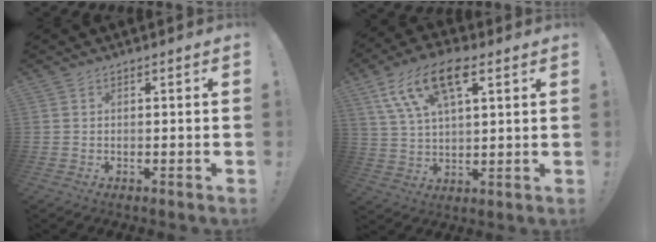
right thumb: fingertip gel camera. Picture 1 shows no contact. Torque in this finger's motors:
{"motor_torque": [1.44, 1.47, 0.45, 0.04, 0.49]}